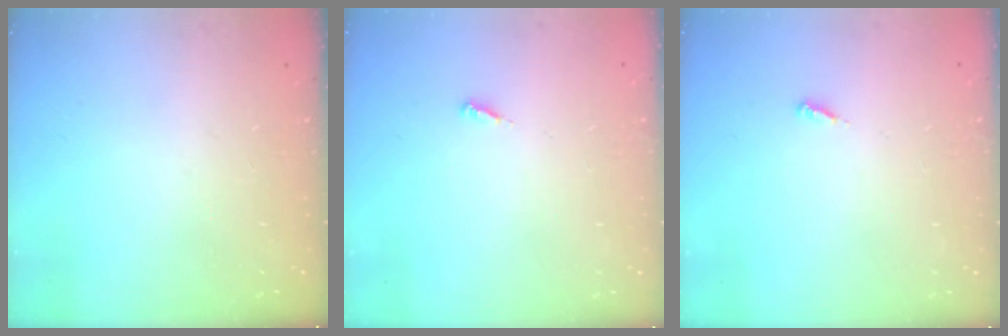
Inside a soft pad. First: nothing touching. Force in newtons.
{"total": 2.1, "press": 2.1, "slide": 0.1}
{"total": 2.1, "press": 2.1, "slide": 0.1}